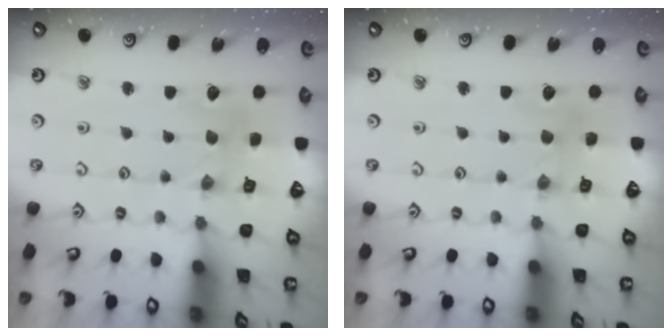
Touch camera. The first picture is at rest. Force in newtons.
{"total": 2.5, "press": 2.5, "slide": 0.3}